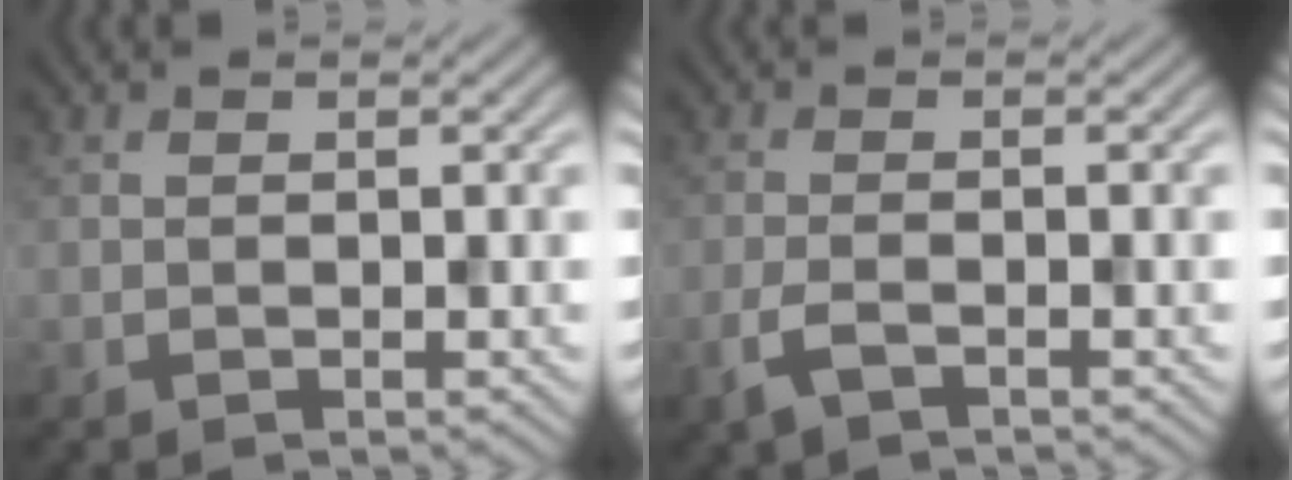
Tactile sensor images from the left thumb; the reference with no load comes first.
{"total": 2.4, "force": [-1.5, 0.7, 1.8], "torque": [-0.046, 0.000, -0.036]}